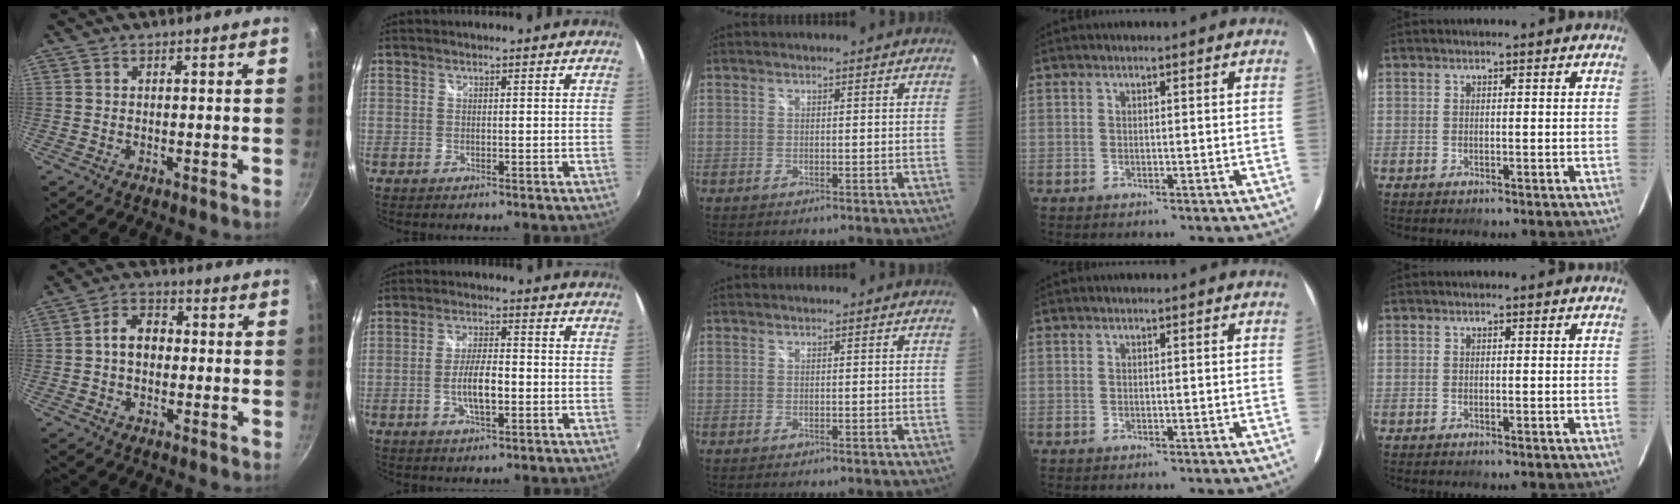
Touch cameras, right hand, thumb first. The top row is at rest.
{"thumb": {"total": 6.0, "force": [-0.2, 4.6, 3.9], "torque": [-0.039, 0.020, -0.013]}, "index": {"total": 6.4, "force": [-1.7, 2.0, 5.8], "torque": [-0.112, 0.000, -0.028]}}